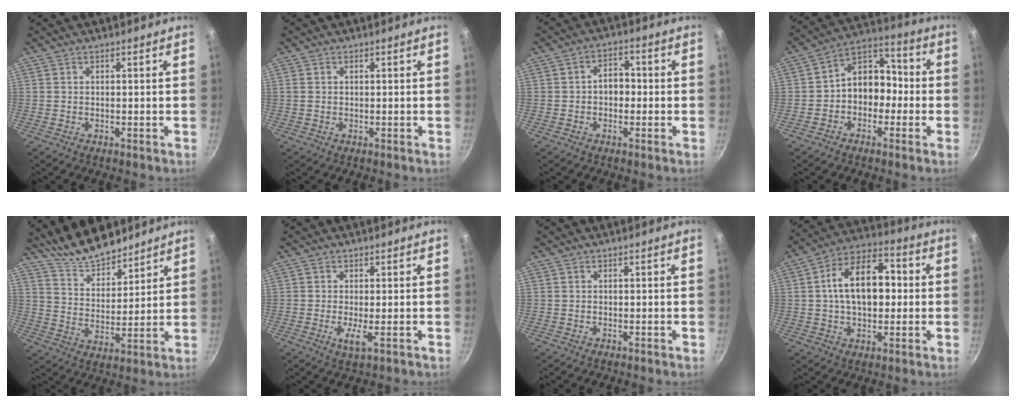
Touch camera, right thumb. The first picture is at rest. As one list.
[{"total": 0.8, "force": [0.1, 0.7, 0.5], "torque": [-0.009, 0.003, 0.002]}, {"total": 4.5, "force": [-0.5, 3.3, 3.0], "torque": [-0.016, 0.015, -0.013]}, {"total": 10.0, "force": [-1.8, 7.7, 6.1], "torque": [-0.039, 0.054, -0.047]}, {"total": 11.6, "force": [10.1, 4.0, 4.1], "torque": [-0.044, -0.071, 0.181]}, {"total": 2.9, "force": [-0.6, 0.5, 2.8], "torque": [-0.060, -0.010, -0.008]}, {"total": 0.0}, {"total": 15.1, "force": [1.1, 9.5, 11.6], "torque": [-0.151, 0.030, 0.004]}]